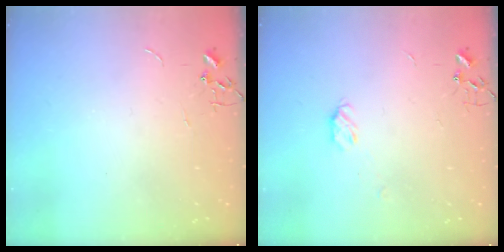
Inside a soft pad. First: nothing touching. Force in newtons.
{"total": 5.4, "press": 5.4, "slide": 0.7}